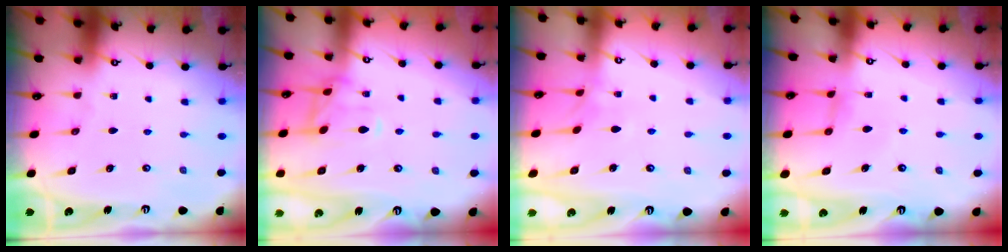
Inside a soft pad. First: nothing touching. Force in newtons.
{"total": 1.3, "press": 1.2, "slide": 0.4}
{"total": 3.5, "press": 3.5, "slide": 0.3}
{"total": 0.8, "press": 0.7, "slide": 0.3}